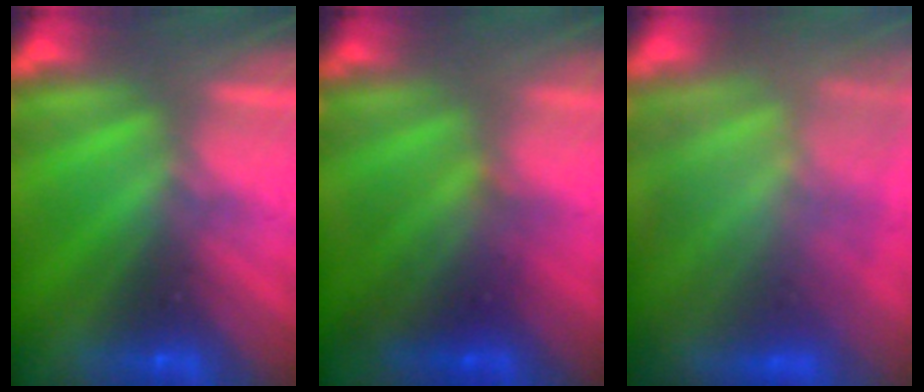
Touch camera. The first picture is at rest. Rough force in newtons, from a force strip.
{"total": 2.5}
{"total": 9.8}